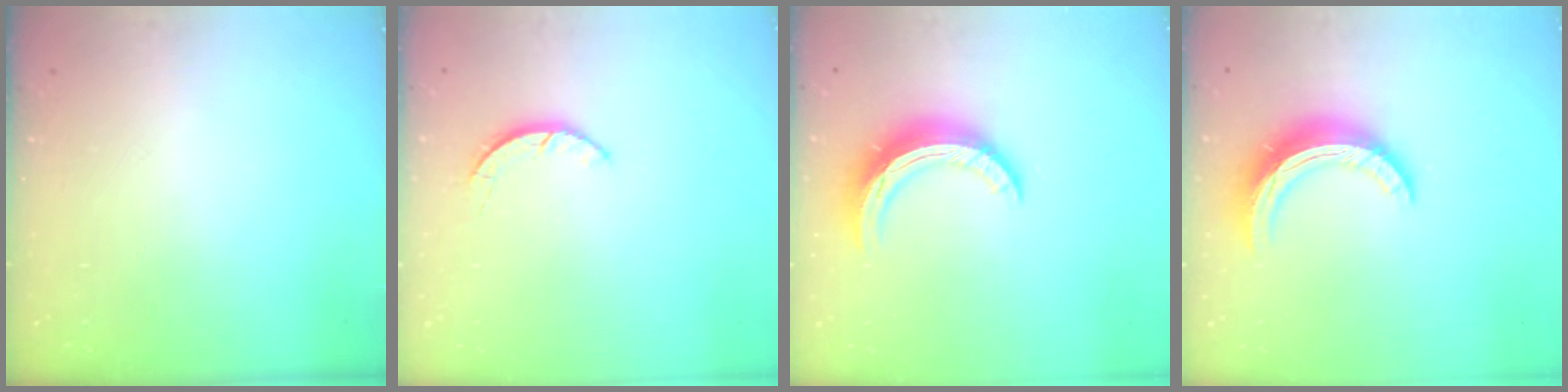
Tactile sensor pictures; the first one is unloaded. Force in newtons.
{"total": 2.2, "press": 2.2, "slide": 0.4}
{"total": 11.2, "press": 11.2, "slide": 0.7}
{"total": 12.2, "press": 12.1, "slide": 0.9}